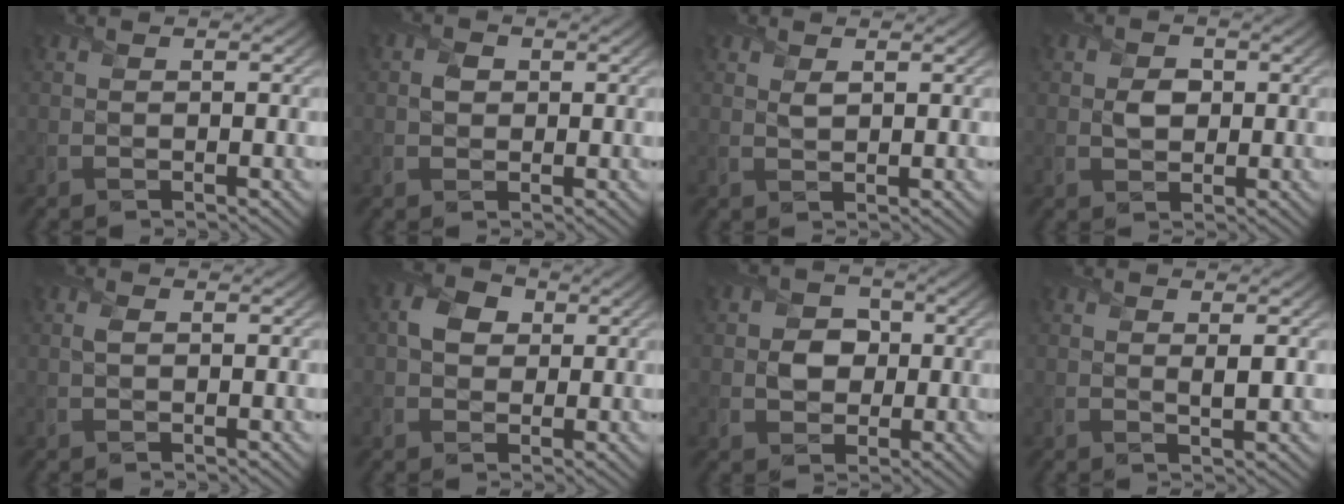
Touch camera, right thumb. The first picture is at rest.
{"total": 1.6, "force": [0.2, 1.4, 0.7], "torque": [-0.016, -0.001, -0.002]}
{"total": 1.0, "force": [0.7, 0.4, 0.6], "torque": [-0.018, -0.005, 0.015]}
{"total": 2.3, "force": [0.2, 1.9, 1.3], "torque": [-0.028, -0.004, -0.001]}
{"total": 0.6, "force": [0.1, 0.3, 0.5], "torque": [-0.014, 0.000, -0.001]}
{"total": 3.6, "force": [0.7, 3.0, 1.9], "torque": [-0.042, 0.010, 0.005]}
{"total": 3.7, "force": [-0.2, 3.2, 1.7], "torque": [-0.032, -0.001, -0.016]}
{"total": 1.0, "force": [0.3, 0.1, 1.0], "torque": [-0.016, -0.006, 0.003]}